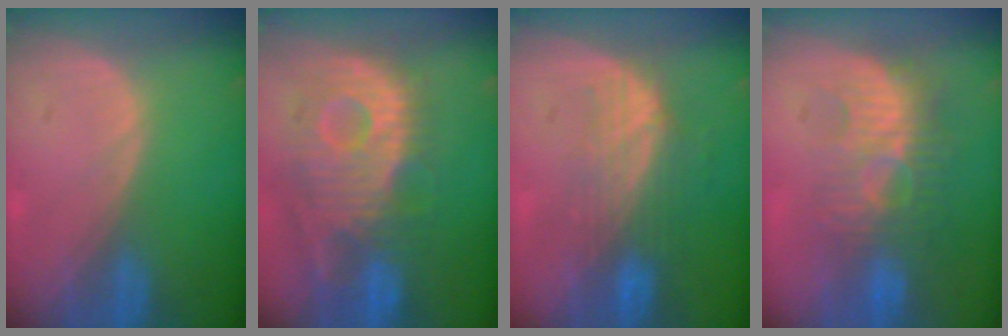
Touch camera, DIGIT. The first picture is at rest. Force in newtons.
{"total": 11.9, "press": 10.7, "slide": 5.2}
{"total": 7.6, "press": 6.8, "slide": 3.3}
{"total": 9.0, "press": 8.6, "slide": 2.6}